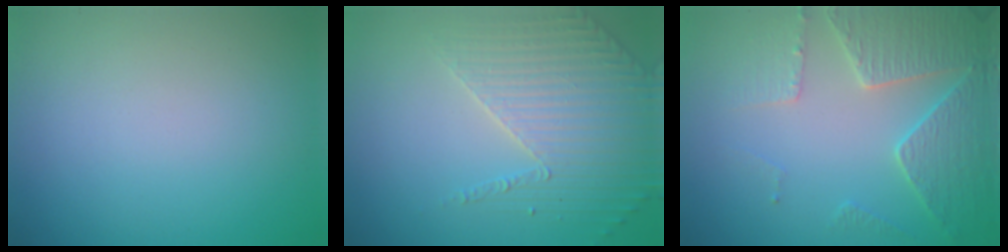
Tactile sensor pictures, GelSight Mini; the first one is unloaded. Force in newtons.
{"total": 3.6, "press": 3.6, "slide": 0.7}
{"total": 4.5, "press": 4.3, "slide": 1.4}